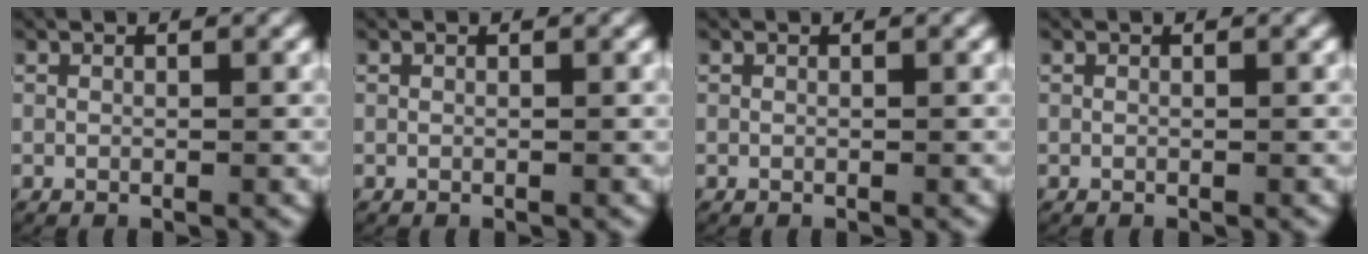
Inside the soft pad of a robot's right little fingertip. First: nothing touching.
{"total": 0.0}
{"total": 0.0}
{"total": 0.0}